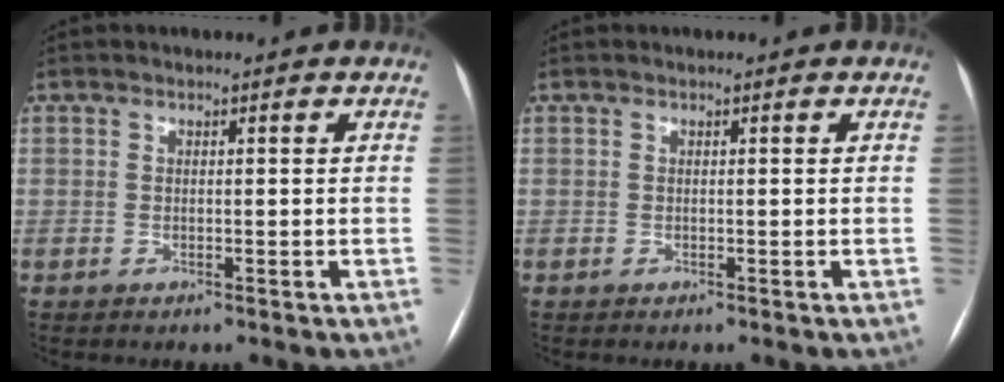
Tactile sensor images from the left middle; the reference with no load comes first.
{"total": 0.0}